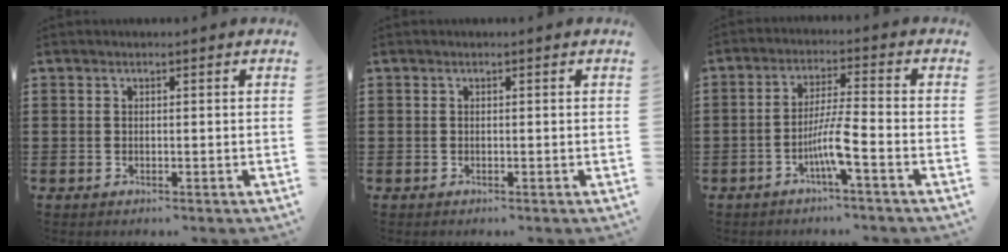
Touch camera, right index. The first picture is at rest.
{"total": 0.0}
{"total": 6.1, "force": [-2.8, 0.1, 5.4], "torque": [-0.106, -0.007, -0.056]}